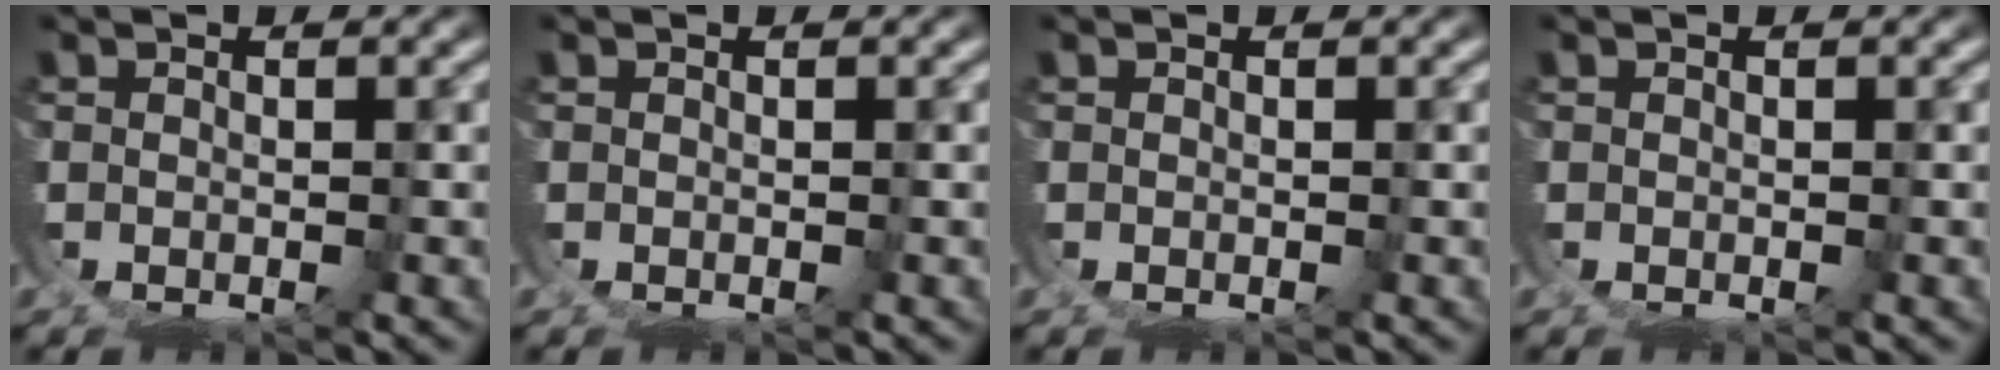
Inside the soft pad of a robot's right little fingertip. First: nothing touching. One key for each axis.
{"total": 0.0}
{"total": 0.0}
{"total": 0.0}